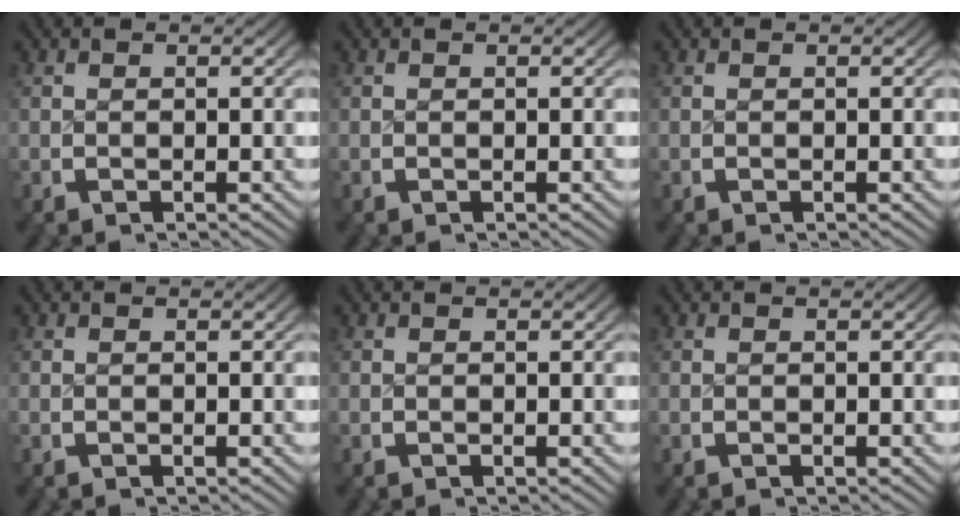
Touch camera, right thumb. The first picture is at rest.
{"total": 0.0}
{"total": 0.0}
{"total": 0.0}
{"total": 0.0}
{"total": 0.0}